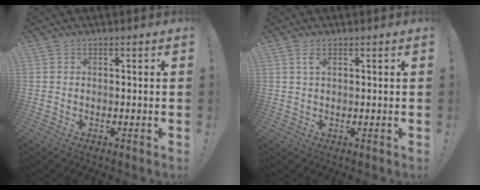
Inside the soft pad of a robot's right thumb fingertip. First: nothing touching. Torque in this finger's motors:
{"motor_torque": [-0.15, -0.22, -0.20, 0.23, 0.02]}